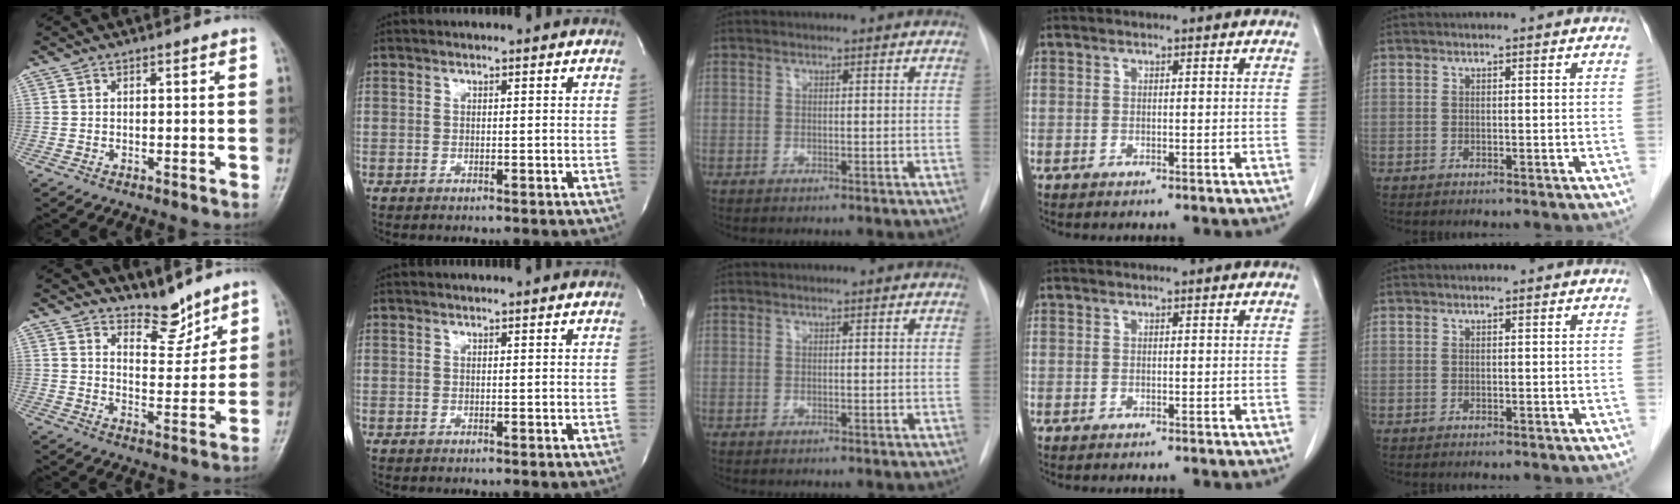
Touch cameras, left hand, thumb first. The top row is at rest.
{"thumb": {"total": 6.7, "force": [5.9, 2.5, 1.8], "torque": [-0.003, -0.057, 0.106]}, "index": {"total": 2.0, "force": [1.9, -0.1, 0.6], "torque": [-0.009, 0.012, 0.023]}}